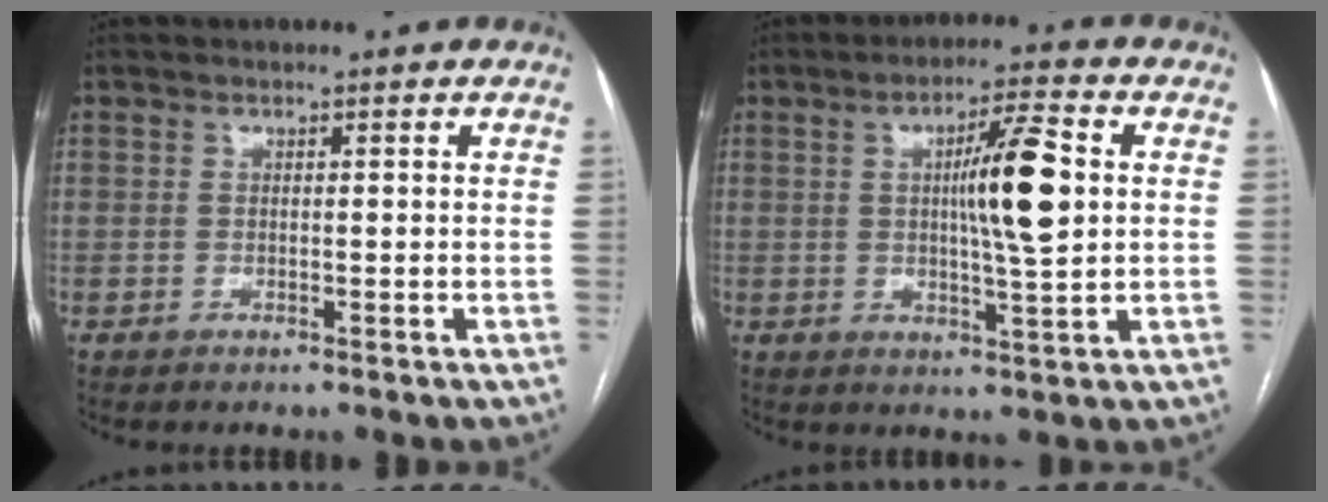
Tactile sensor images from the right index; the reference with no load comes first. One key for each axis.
{"total": 9.9, "fx": 1.4, "fy": 0.7, "fz": 9.8, "tx": -0.161, "ty": 0.004, "tz": 0.023}